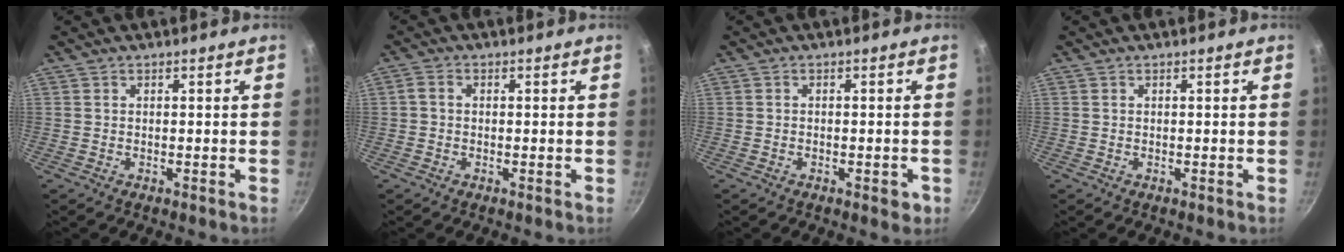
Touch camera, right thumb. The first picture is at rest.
{"total": 1.7, "force": [-0.2, 1.4, 1.0], "torque": [-0.024, 0.008, -0.006]}
{"total": 2.6, "force": [-1.1, 1.2, 2.0], "torque": [-0.024, 0.005, -0.013]}
{"total": 0.0}